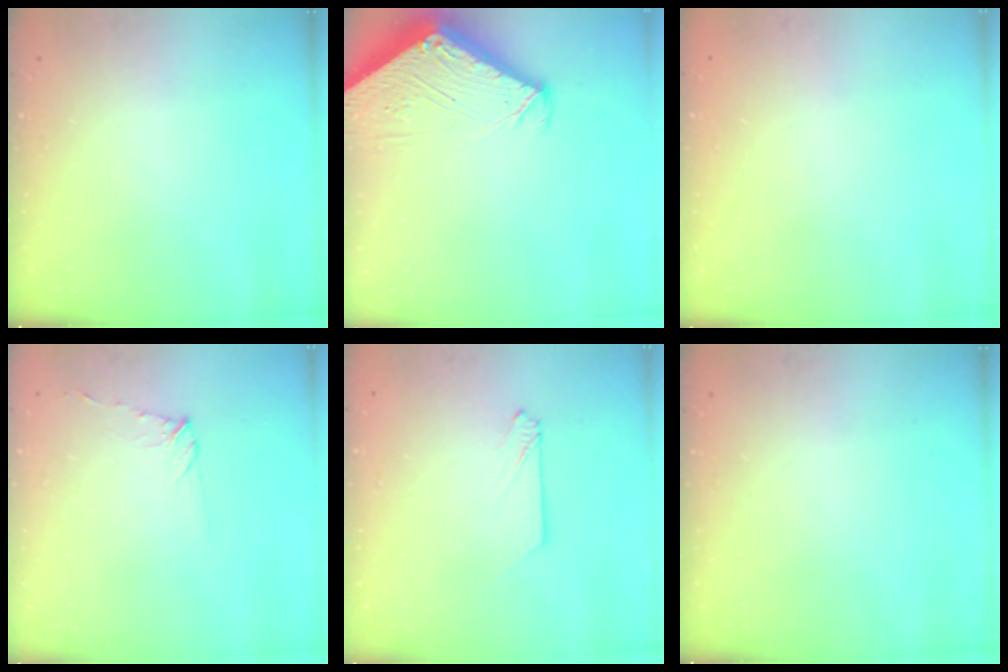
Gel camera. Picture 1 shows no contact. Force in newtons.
{"total": 4.2, "press": 4.2, "slide": 0.4}
{"total": 0.7, "press": 0.3, "slide": 0.7}
{"total": 5.3, "press": 5.3, "slide": 0.6}
{"total": 2.6, "press": 2.6, "slide": 0.3}
{"total": 0.0}